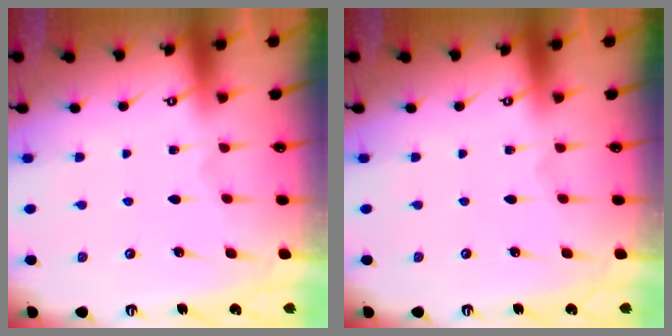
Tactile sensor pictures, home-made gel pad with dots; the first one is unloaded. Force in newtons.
{"total": 0.0}